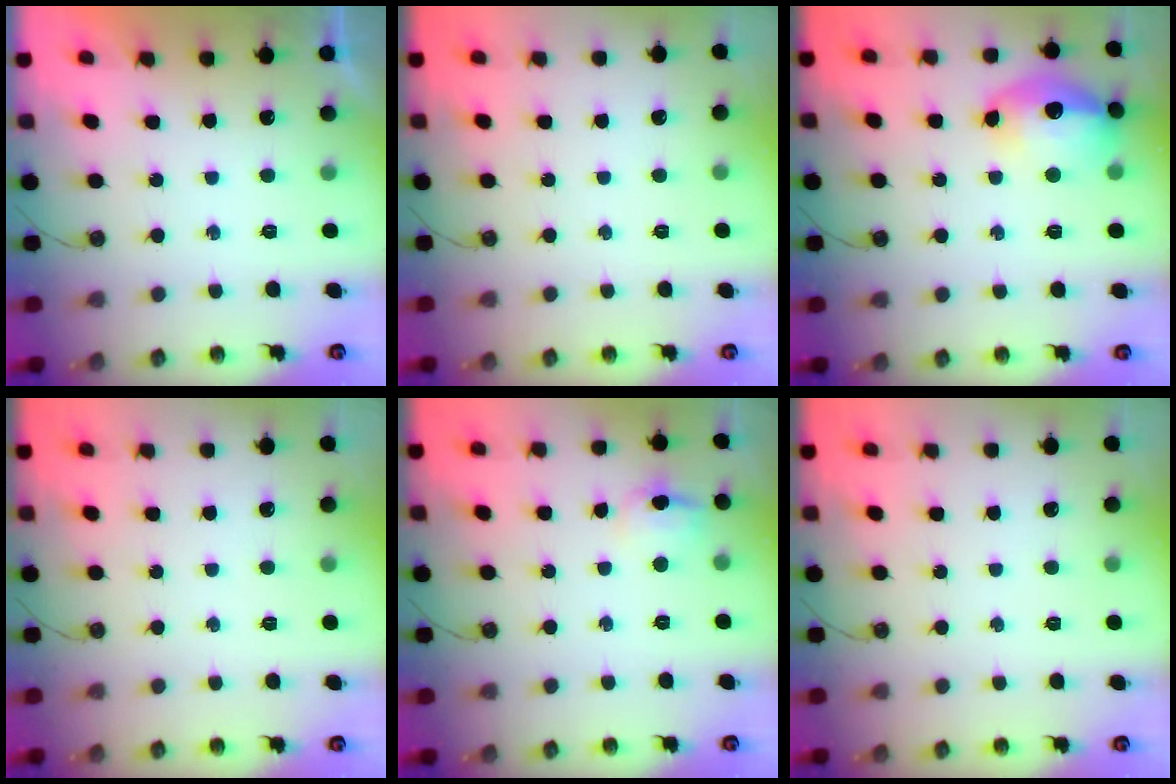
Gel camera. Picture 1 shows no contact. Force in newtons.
{"total": 0.0}
{"total": 15.4, "press": 15.4, "slide": 1.3}
{"total": 0.0}
{"total": 7.5, "press": 7.4, "slide": 1.6}
{"total": 0.0}